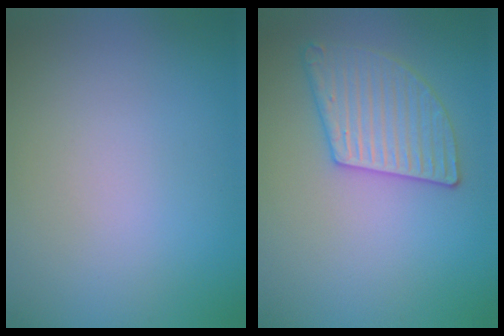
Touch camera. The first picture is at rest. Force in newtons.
{"total": 3.5, "press": 3.4, "slide": 0.8}